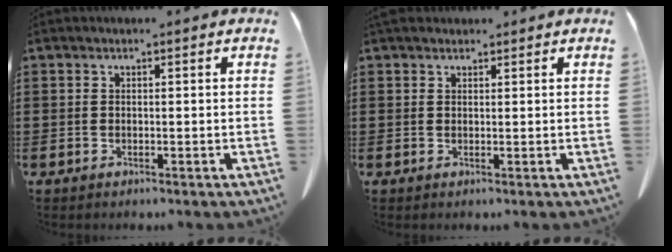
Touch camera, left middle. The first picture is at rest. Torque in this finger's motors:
{"motor_torque": [0.32, 0.07, 0.03, 0.00]}